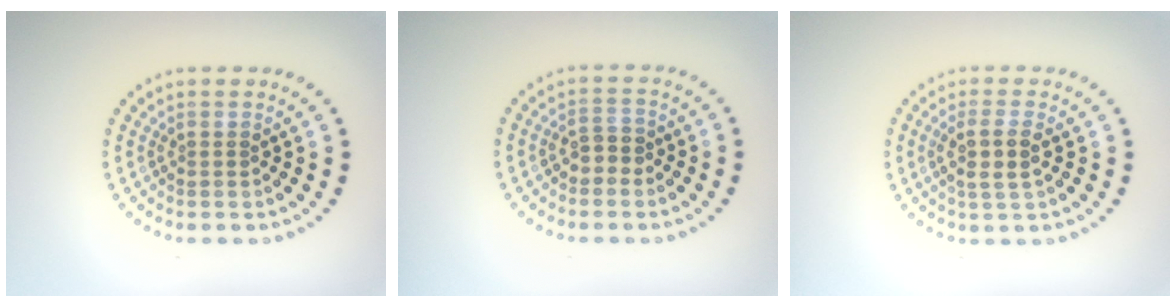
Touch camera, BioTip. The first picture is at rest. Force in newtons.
{"total": 1.8, "press": 1.7, "slide": 0.6}
{"total": 2.6, "press": 2.3, "slide": 1.1}